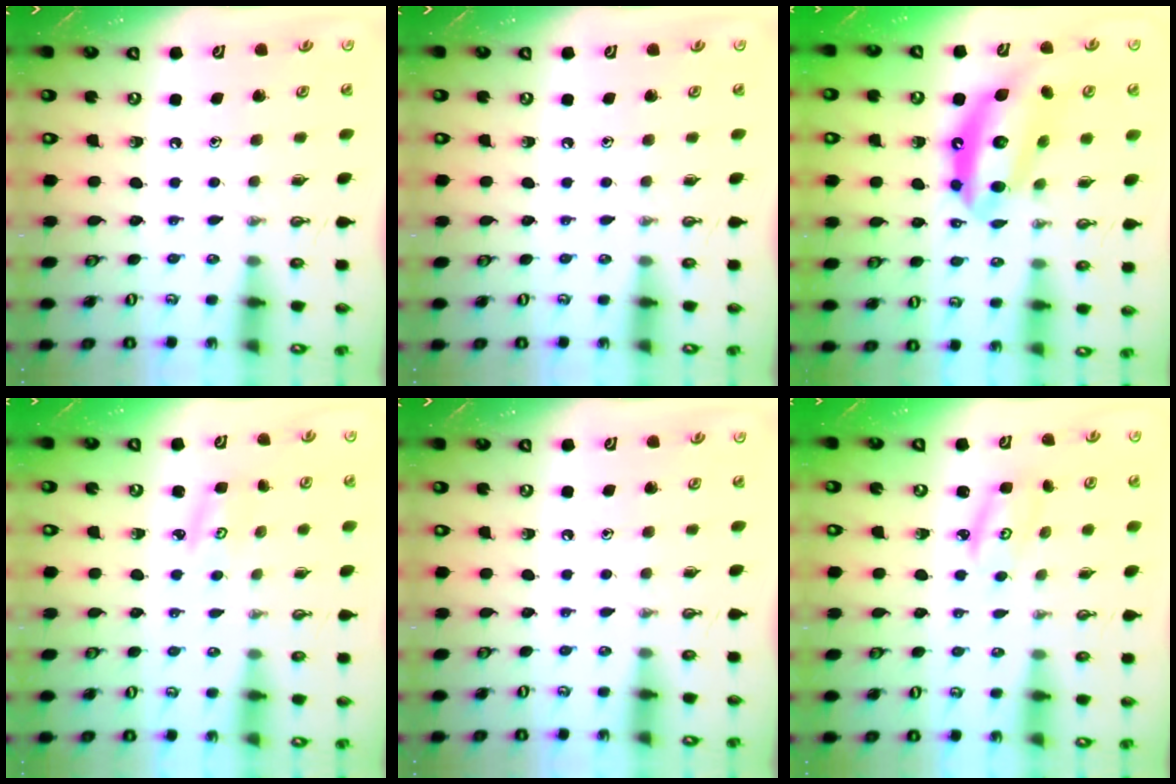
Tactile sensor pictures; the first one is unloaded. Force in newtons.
{"total": 0.0}
{"total": 14.8, "press": 14.7, "slide": 1.4}
{"total": 2.7, "press": 2.7, "slide": 0.4}
{"total": 0.0}
{"total": 2.9, "press": 2.9, "slide": 0.2}